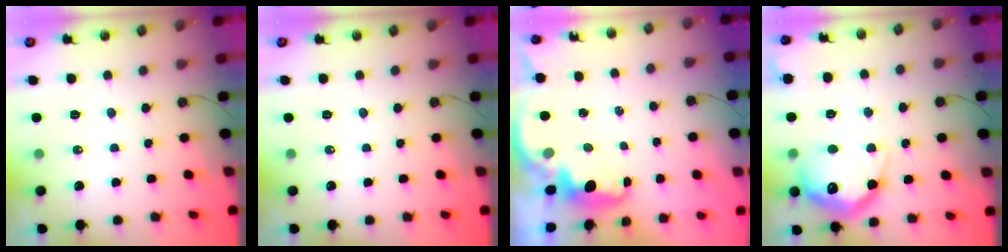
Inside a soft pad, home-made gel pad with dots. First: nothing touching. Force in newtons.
{"total": 0.0}
{"total": 2.7, "press": 2.5, "slide": 0.9}
{"total": 22.7, "press": 22.6, "slide": 2.0}